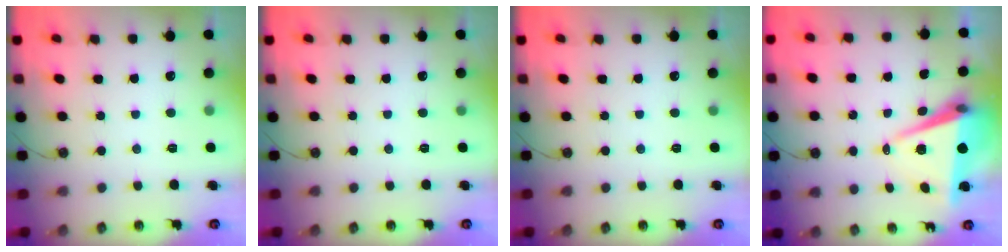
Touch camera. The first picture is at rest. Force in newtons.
{"total": 0.0}
{"total": 0.0}
{"total": 8.4, "press": 7.3, "slide": 4.3}